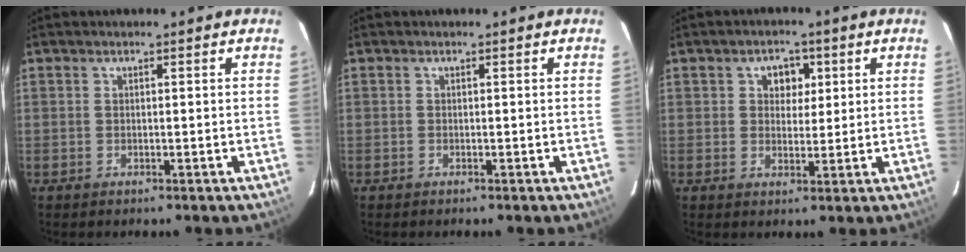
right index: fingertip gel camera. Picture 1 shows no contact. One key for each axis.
{"total": 0.0}
{"total": 4.1, "fx": 1.3, "fy": 3.4, "fz": 1.9, "tx": -0.021, "ty": 0.010, "tz": 0.021}